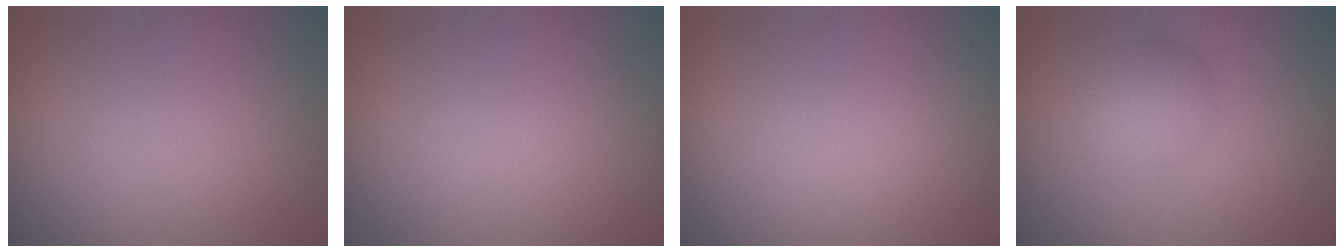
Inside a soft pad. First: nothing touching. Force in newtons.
{"total": 0.0}
{"total": 0.0}
{"total": 2.8, "press": 2.8, "slide": 0.1}